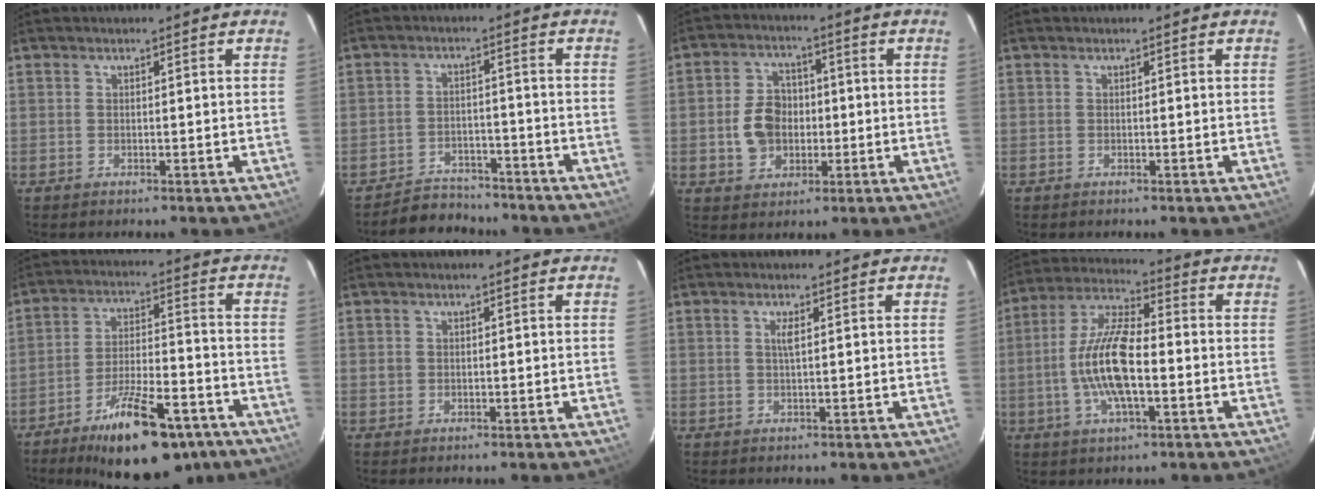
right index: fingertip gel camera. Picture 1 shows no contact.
{"total": 7.1, "force": [-6.4, 3.1, 0.4], "torque": [-0.027, 0.013, -0.090]}
{"total": 8.1, "force": [-0.9, 6.5, 4.7], "torque": [-0.097, 0.023, -0.007]}
{"total": 0.0}
{"total": 19.4, "force": [-13.5, 6.6, 12.3], "torque": [-0.207, -0.011, -0.197]}
{"total": 1.0, "force": [0.0, 1.0, 0.2], "torque": [-0.003, 0.003, 0.000]}
{"total": 1.4, "force": [0.5, 0.1, 1.4], "torque": [-0.027, 0.000, 0.008]}
{"total": 13.2, "force": [-2.5, 4.5, 12.2], "torque": [-0.252, 0.005, -0.051]}